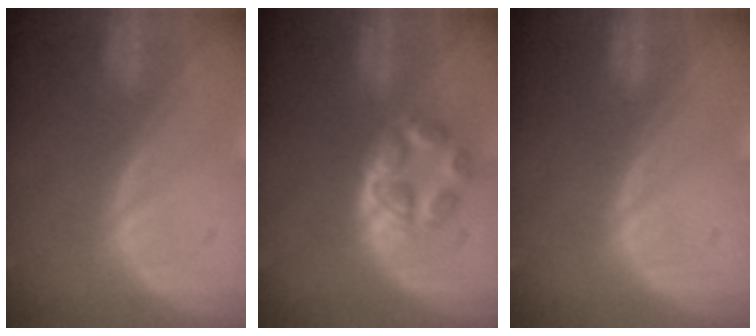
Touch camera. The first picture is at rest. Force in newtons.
{"total": 5.2, "press": 4.8, "slide": 2.0}
{"total": 0.0}